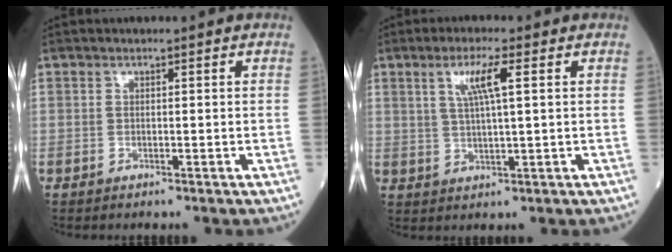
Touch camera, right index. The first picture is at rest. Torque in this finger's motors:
{"motor_torque": [-0.01, 0.01, 0.11, 0.08]}